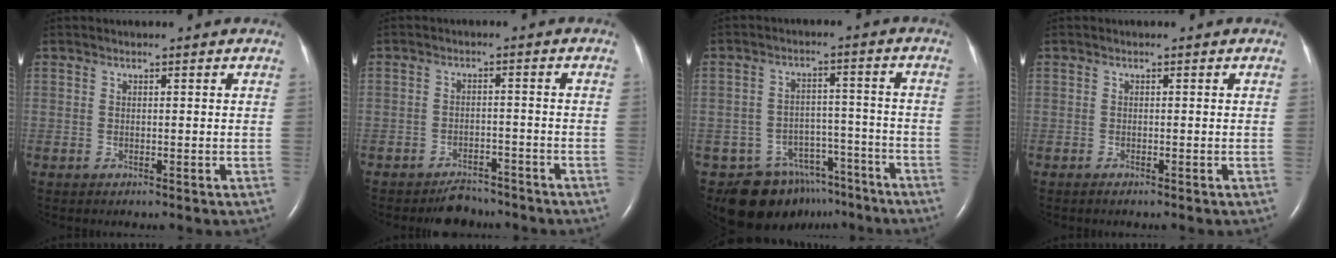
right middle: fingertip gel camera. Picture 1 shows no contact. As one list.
[{"total": 4.6, "force": [-4.2, 1.8, 0.9], "torque": [-0.017, -0.002, -0.065]}, {"total": 11.3, "force": [-8.8, 7.0, 1.5], "torque": [-0.018, 0.037, -0.117]}, {"total": 0.5, "force": [-0.5, 0.0, 0.3], "torque": [-0.010, -0.002, -0.008]}]